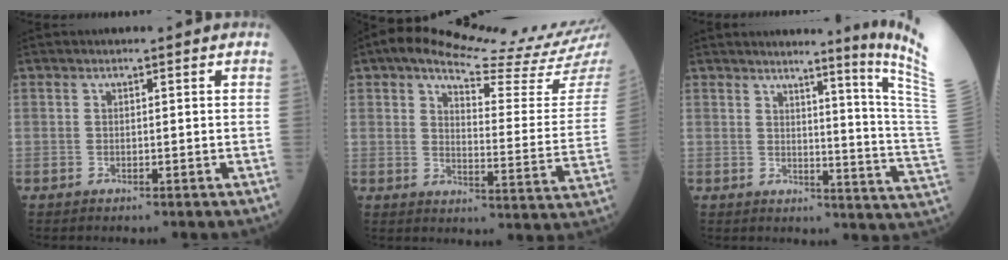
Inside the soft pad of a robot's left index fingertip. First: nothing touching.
{"total": 16.5, "force": [14.6, 0.2, 7.6], "torque": [-0.117, -0.065, 0.178]}
{"total": 13.0, "force": [9.3, -5.0, 7.5], "torque": [-0.099, -0.102, 0.100]}